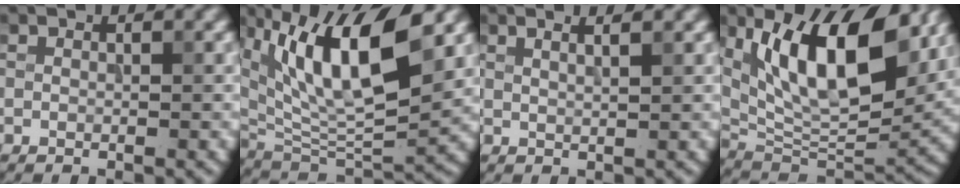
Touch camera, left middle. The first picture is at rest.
{"total": 12.7, "force": [5.4, 4.6, 10.5], "torque": [-0.173, 0.003, 0.095]}
{"total": 2.9, "force": [1.8, 1.3, 2.0], "torque": [0.000, 0.016, -0.008]}
{"total": 13.7, "force": [5.6, 5.9, 11.1], "torque": [-0.170, 0.008, 0.095]}